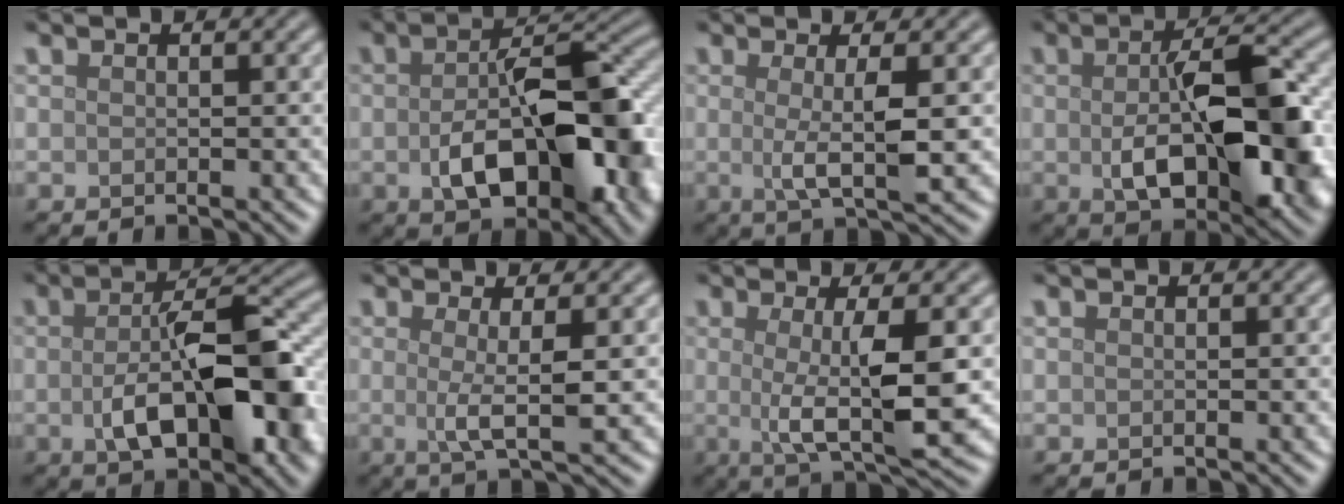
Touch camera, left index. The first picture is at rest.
{"total": 10.5, "force": [-2.2, 5.4, 8.7], "torque": [-0.143, -0.005, -0.034]}
{"total": 3.7, "force": [0.1, 0.7, 3.7], "torque": [-0.063, -0.006, 0.000]}
{"total": 10.8, "force": [-0.9, 4.8, 9.6], "torque": [-0.160, -0.008, -0.011]}
{"total": 10.4, "force": [-1.9, 4.5, 9.2], "torque": [-0.158, -0.006, -0.030]}
{"total": 3.1, "force": [0.2, 0.6, 3.0], "torque": [-0.053, -0.006, -0.001]}
{"total": 6.0, "force": [0.1, 1.2, 5.9], "torque": [-0.099, -0.008, 0.002]}
{"total": 0.0}